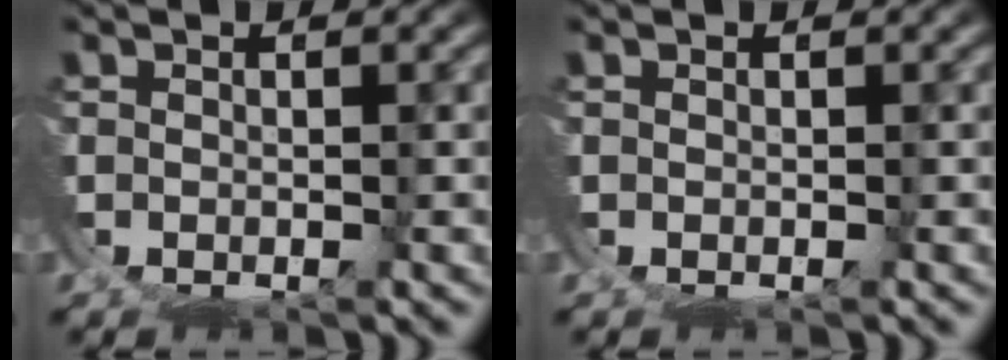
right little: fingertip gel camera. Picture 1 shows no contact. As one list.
[{"total": 0.0}]